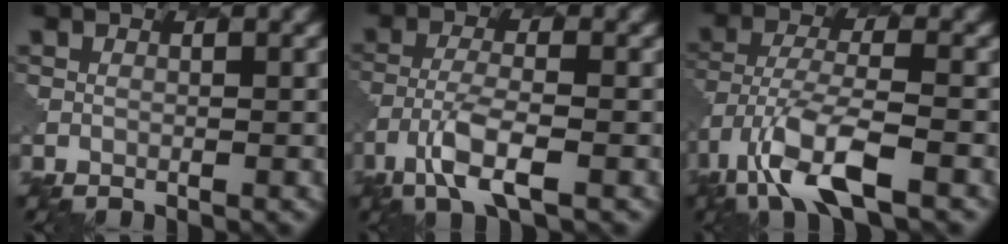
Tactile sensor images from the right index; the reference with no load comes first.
{"total": 4.4, "force": [-2.4, 1.2, 3.5], "torque": [-0.074, -0.005, -0.050]}
{"total": 7.3, "force": [-4.2, 2.4, 5.5], "torque": [-0.109, -0.006, -0.084]}